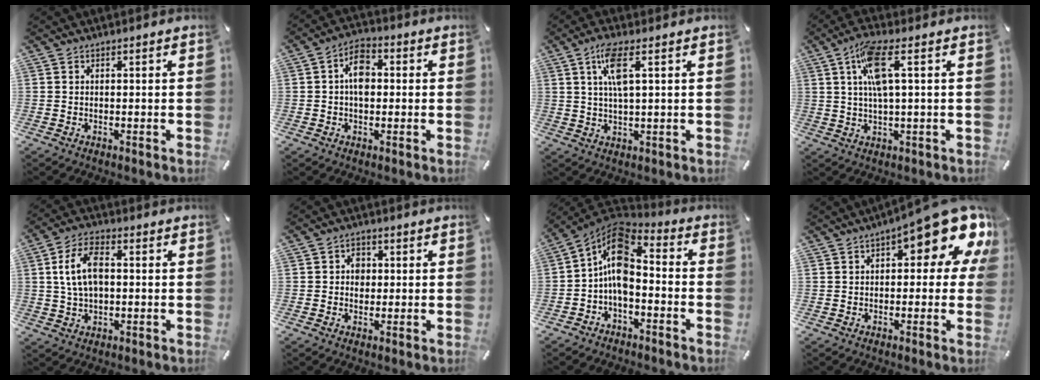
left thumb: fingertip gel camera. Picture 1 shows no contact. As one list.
[{"total": 6.7, "force": [0.2, 4.3, 5.1], "torque": [-0.071, 0.007, 0.000]}, {"total": 7.4, "force": [2.7, 1.9, 6.6], "torque": [-0.135, 0.004, 0.045]}, {"total": 8.5, "force": [2.2, 1.8, 8.0], "torque": [-0.156, 0.003, 0.038]}, {"total": 9.2, "force": [1.1, 5.6, 7.2], "torque": [-0.139, 0.010, 0.020]}, {"total": 3.5, "force": [0.0, 3.1, 1.6], "torque": [-0.011, -0.002, -0.007]}, {"total": 12.0, "force": [-1.2, 7.5, 9.3], "torque": [-0.169, 0.007, -0.025]}, {"total": 16.3, "force": [8.0, 6.4, 12.7], "torque": [-0.159, -0.060, 0.130]}]